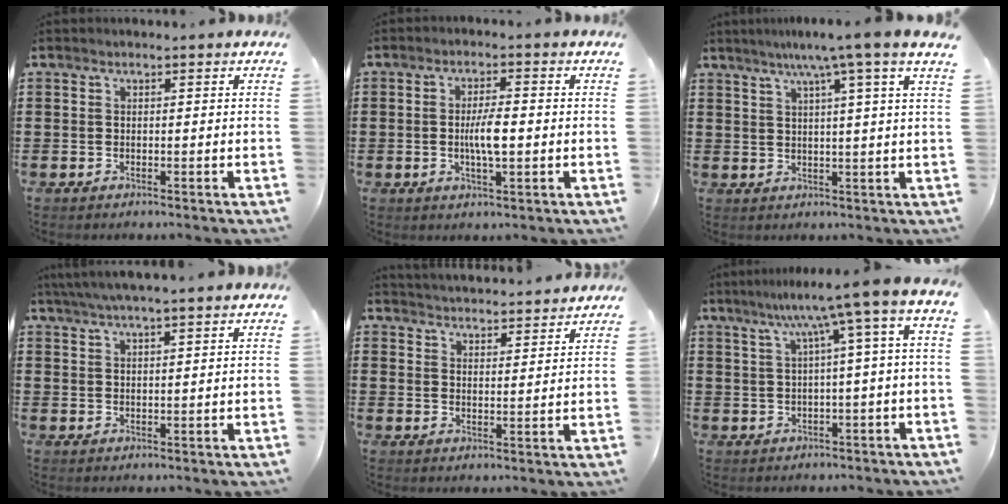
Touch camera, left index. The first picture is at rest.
{"total": 4.8, "force": [-0.4, 1.3, 4.6], "torque": [-0.090, 0.002, -0.013]}
{"total": 6.4, "force": [4.1, -1.2, 4.7], "torque": [-0.103, -0.009, 0.064]}
{"total": 3.6, "force": [3.0, -0.1, 1.9], "torque": [-0.044, -0.001, 0.055]}
{"total": 3.7, "force": [3.7, -0.3, -0.2], "torque": [-0.009, -0.021, 0.065]}
{"total": 7.2, "force": [2.4, -0.8, 6.7], "torque": [-0.128, -0.019, 0.029]}